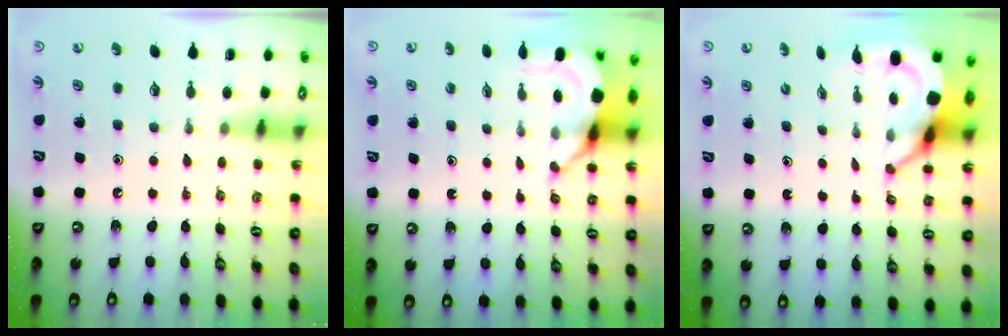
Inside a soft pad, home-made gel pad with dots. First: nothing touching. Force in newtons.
{"total": 5.0, "press": 5.0, "slide": 0.6}
{"total": 5.4, "press": 5.3, "slide": 0.8}